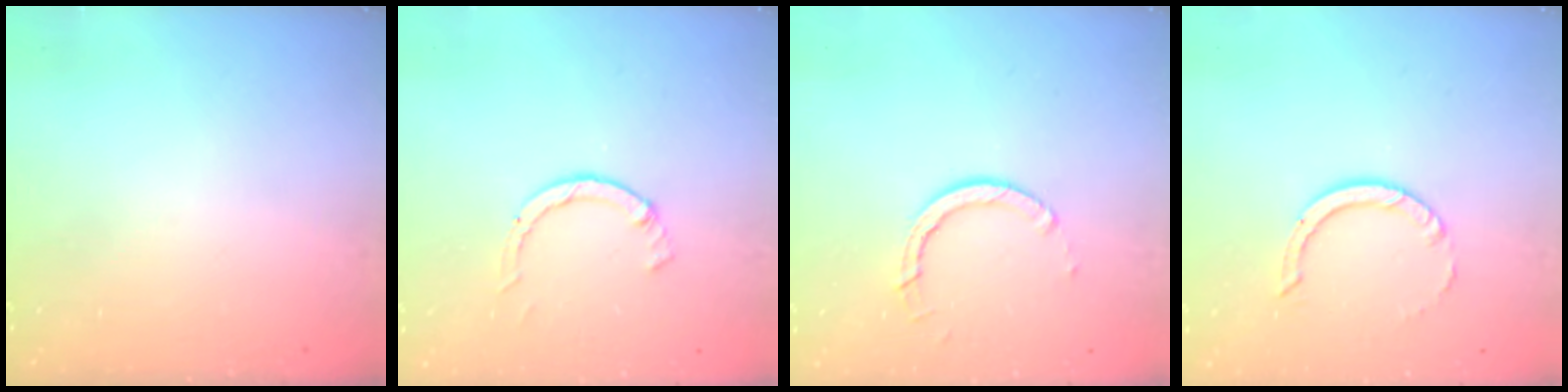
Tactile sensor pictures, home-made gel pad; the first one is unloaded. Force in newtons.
{"total": 2.3, "press": 2.3, "slide": 0.3}
{"total": 5.4, "press": 5.4, "slide": 0.5}
{"total": 5.3, "press": 5.3, "slide": 0.1}